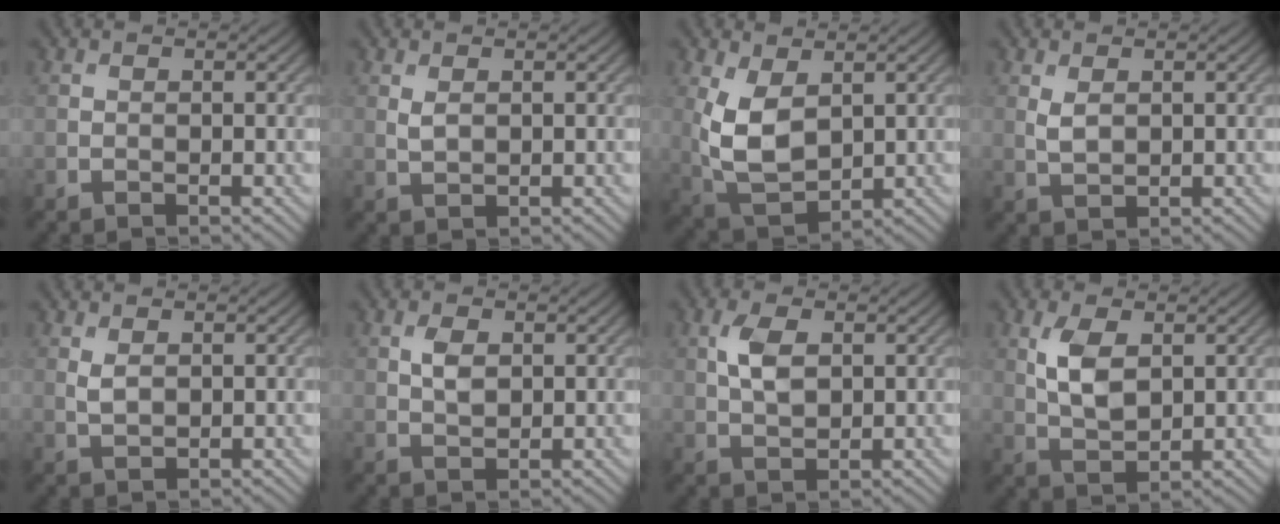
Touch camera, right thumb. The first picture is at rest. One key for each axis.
{"total": 1.5, "fx": 0.6, "fy": 0.8, "fz": 1.2, "tx": -0.031, "ty": -0.004, "tz": 0.017}
{"total": 8.0, "fx": 1.7, "fy": 4.6, "fz": 6.4, "tx": -0.154, "ty": -0.007, "tz": 0.035}
{"total": 2.2, "fx": 0.8, "fy": 1.2, "fz": 1.7, "tx": -0.042, "ty": -0.004, "tz": 0.021}
{"total": 1.8, "fx": 0.7, "fy": 0.9, "fz": 1.4, "tx": -0.036, "ty": -0.003, "tz": 0.019}
{"total": 2.7, "fx": 0.8, "fy": 1.5, "fz": 2.1, "tx": -0.047, "ty": -0.002, "tz": 0.017}
{"total": 4.4, "fx": 1.2, "fy": 2.3, "fz": 3.5, "tx": -0.083, "ty": 0.002, "tz": 0.025}
{"total": 5.8, "fx": 1.7, "fy": 3.0, "fz": 4.6, "tx": -0.106, "ty": -0.001, "tz": 0.037}